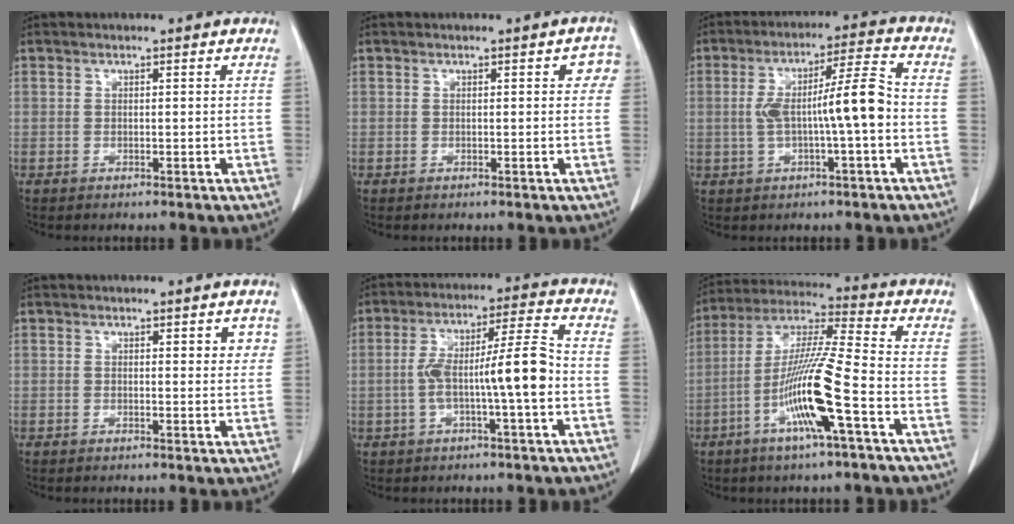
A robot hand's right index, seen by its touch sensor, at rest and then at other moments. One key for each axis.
{"total": 2.5, "fx": 0.6, "fy": 1.3, "fz": 2.1, "tx": -0.012, "ty": 0.012, "tz": 0.002}
{"total": 9.4, "fx": -1.0, "fy": 0.5, "fz": 9.3, "tx": -0.163, "ty": 0.024, "tz": -0.019}
{"total": 2.6, "fx": 1.1, "fy": 1.1, "fz": 2.1, "tx": -0.019, "ty": 0.000, "tz": 0.011}
{"total": 10.3, "fx": -1.9, "fy": 0.5, "fz": 10.1, "tx": -0.179, "ty": 0.023, "tz": -0.037}
{"total": 13.8, "fx": -5.0, "fy": -0.2, "fz": 12.8, "tx": -0.256, "ty": -0.003, "tz": -0.101}